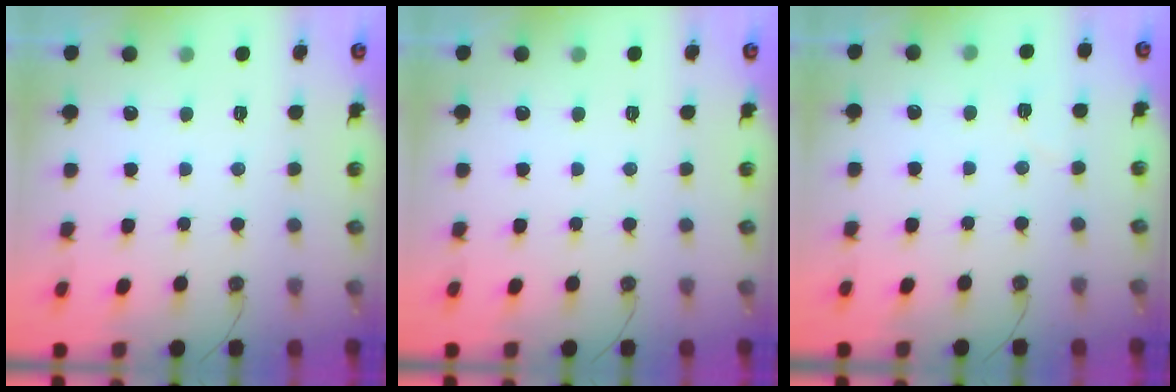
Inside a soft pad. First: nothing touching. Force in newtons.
{"total": 0.0}
{"total": 4.1, "press": 3.6, "slide": 2.0}